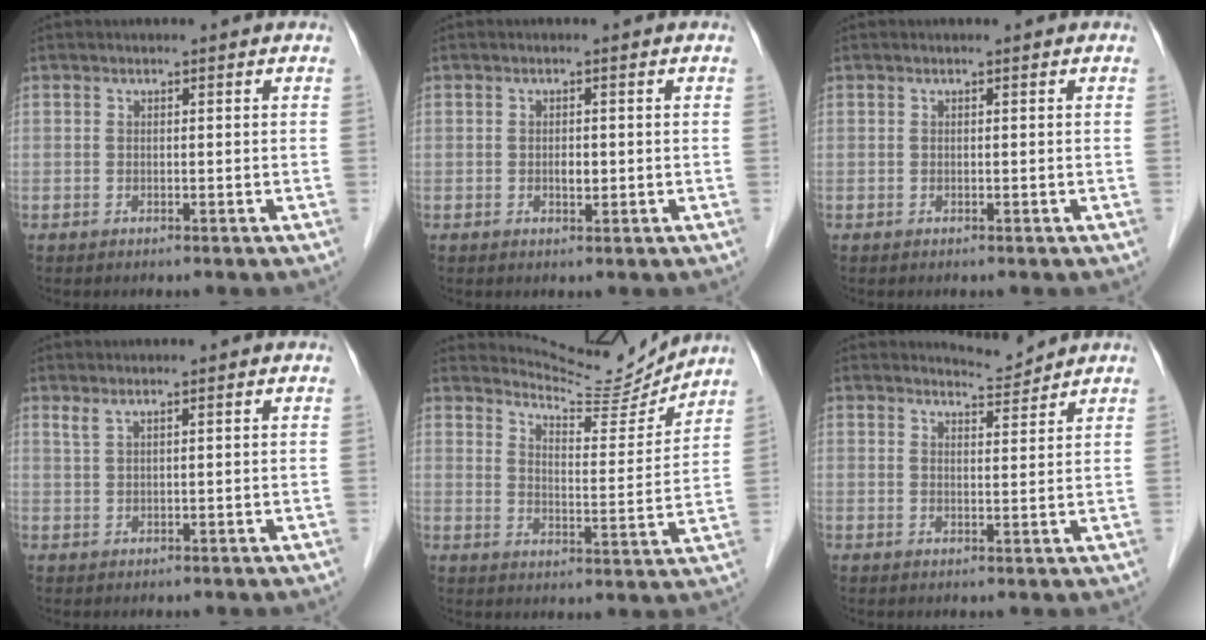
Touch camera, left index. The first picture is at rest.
{"total": 1.4, "force": [-0.3, 0.7, 1.1], "torque": [-0.019, -0.003, -0.004]}
{"total": 0.0}
{"total": 1.3, "force": [1.0, 0.0, 0.8], "torque": [-0.024, 0.007, 0.025]}
{"total": 10.5, "force": [10.5, 0.3, 0.5], "torque": [-0.017, -0.021, 0.152]}
{"total": 2.2, "force": [2.1, -0.4, -0.5], "torque": [-0.002, -0.010, 0.040]}